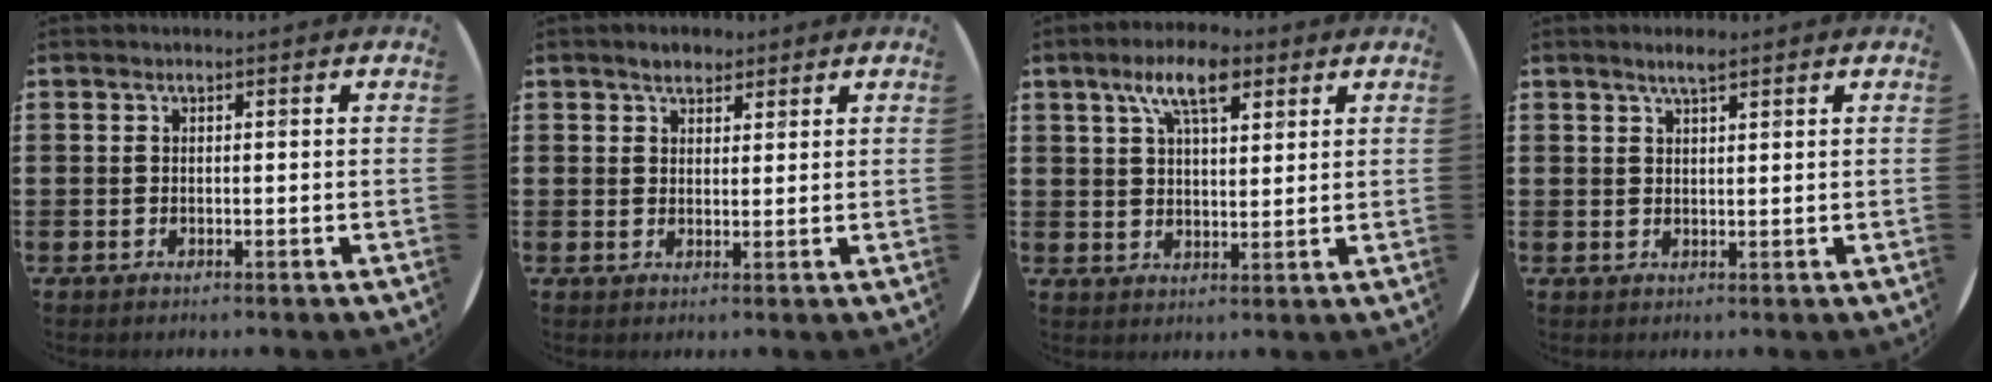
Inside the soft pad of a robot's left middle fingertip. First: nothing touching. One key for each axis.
{"total": 2.5, "fx": 2.2, "fy": 1.0, "fz": 0.6, "tx": -0.007, "ty": 0.001, "tz": 0.040}
{"total": 8.0, "fx": 4.9, "fy": 3.1, "fz": 5.4, "tx": -0.103, "ty": 0.000, "tz": 0.085}
{"total": 2.5, "fx": 2.0, "fy": 0.5, "fz": 1.5, "tx": -0.032, "ty": 0.003, "tz": 0.035}